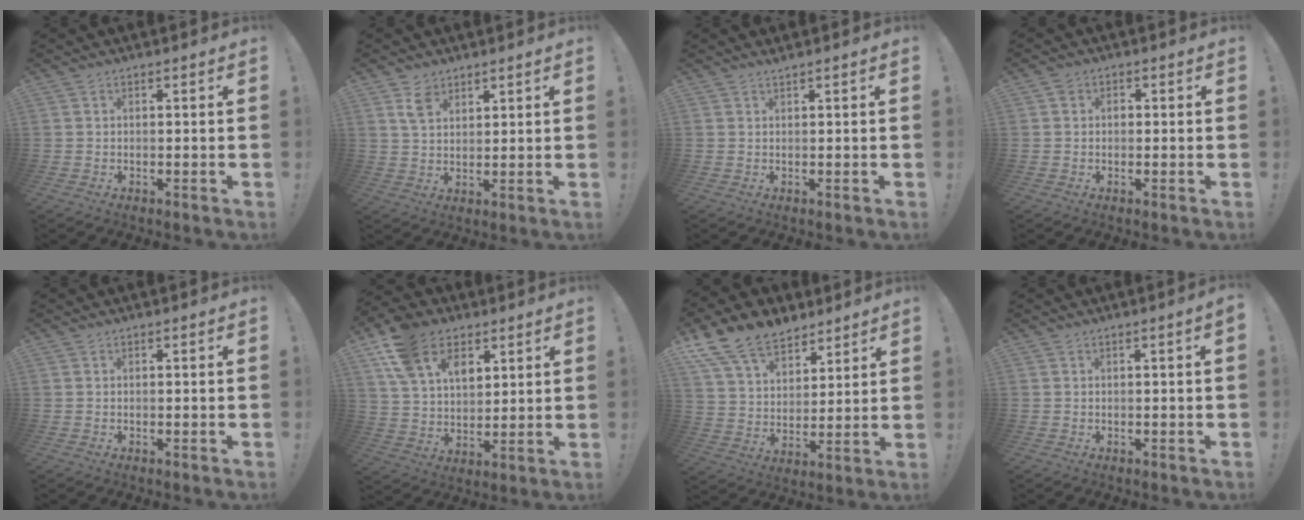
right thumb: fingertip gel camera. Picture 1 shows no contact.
{"total": 5.8, "force": [4.0, 3.4, 2.4], "torque": [-0.036, -0.016, 0.075]}
{"total": 0.7, "force": [0.6, -0.3, 0.1], "torque": [-0.006, 0.001, 0.013]}
{"total": 1.7, "force": [-0.2, 1.5, 0.7], "torque": [-0.021, 0.009, -0.003]}
{"total": 0.0}
{"total": 17.2, "force": [9.1, 11.3, 9.1], "torque": [-0.160, -0.037, 0.173]}
{"total": 15.4, "force": [11.2, 8.9, 5.8], "torque": [-0.111, -0.073, 0.213]}
{"total": 1.3, "force": [0.0, -0.2, 1.2], "torque": [-0.014, -0.004, -0.003]}